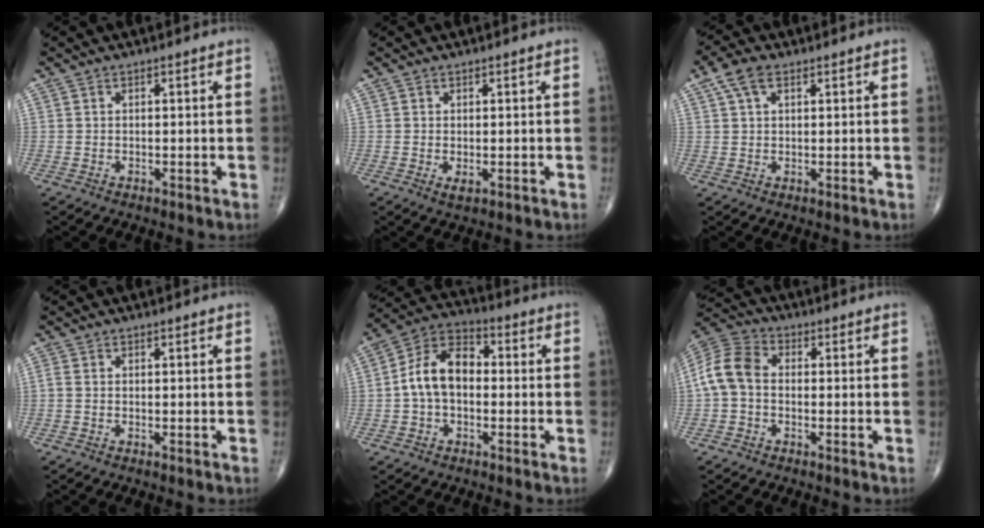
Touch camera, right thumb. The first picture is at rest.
{"total": 1.1, "force": [-0.2, 0.5, 0.9], "torque": [-0.011, -0.005, -0.001]}
{"total": 4.8, "force": [2.3, 2.5, 3.4], "torque": [-0.067, 0.011, 0.046]}
{"total": 1.0, "force": [-0.2, 0.3, 0.9], "torque": [-0.025, -0.002, -0.006]}
{"total": 10.8, "force": [-0.5, 7.1, 8.1], "torque": [-0.138, 0.035, -0.023]}
{"total": 8.6, "force": [-0.6, 6.0, 6.1], "torque": [-0.119, 0.024, -0.027]}